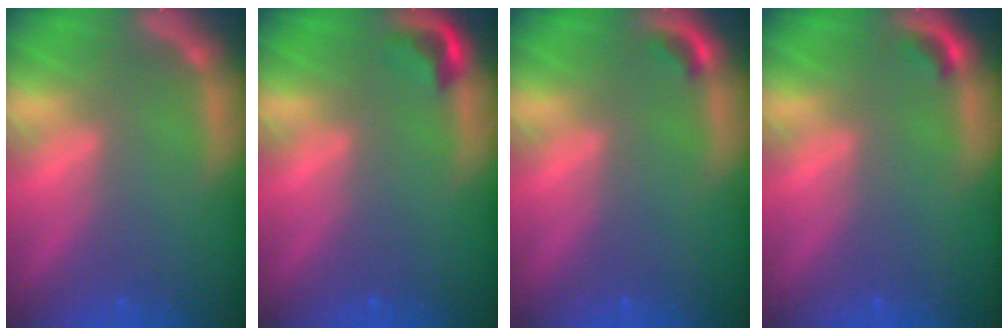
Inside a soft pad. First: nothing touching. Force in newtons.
{"total": 1.9}
{"total": 0.9}
{"total": 0.9}